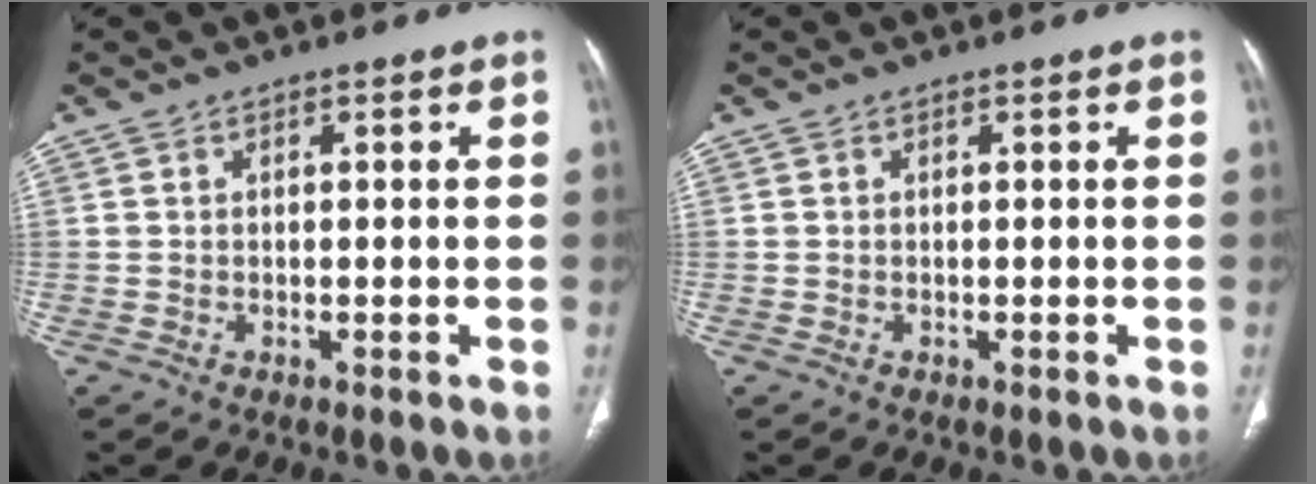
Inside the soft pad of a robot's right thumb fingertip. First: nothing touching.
{"total": 0.0}